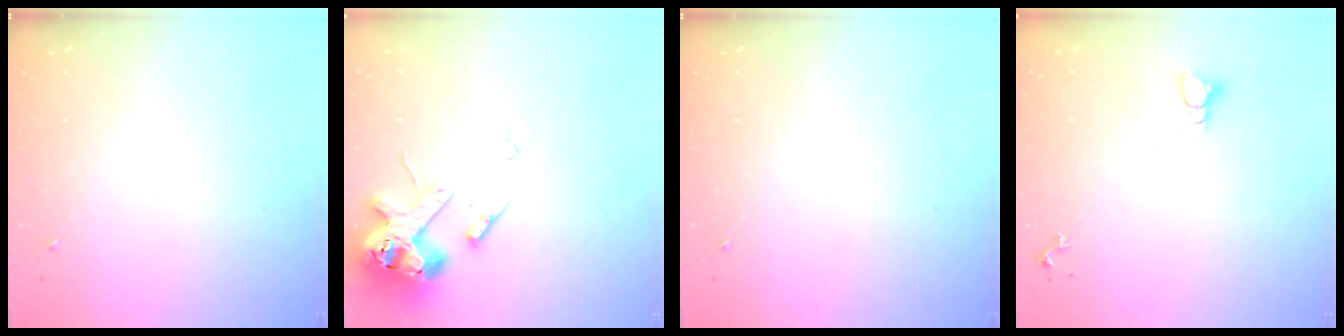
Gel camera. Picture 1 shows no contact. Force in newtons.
{"total": 15.0, "press": 14.9, "slide": 2.1}
{"total": 0.0}
{"total": 2.2, "press": 2.2, "slide": 0.1}